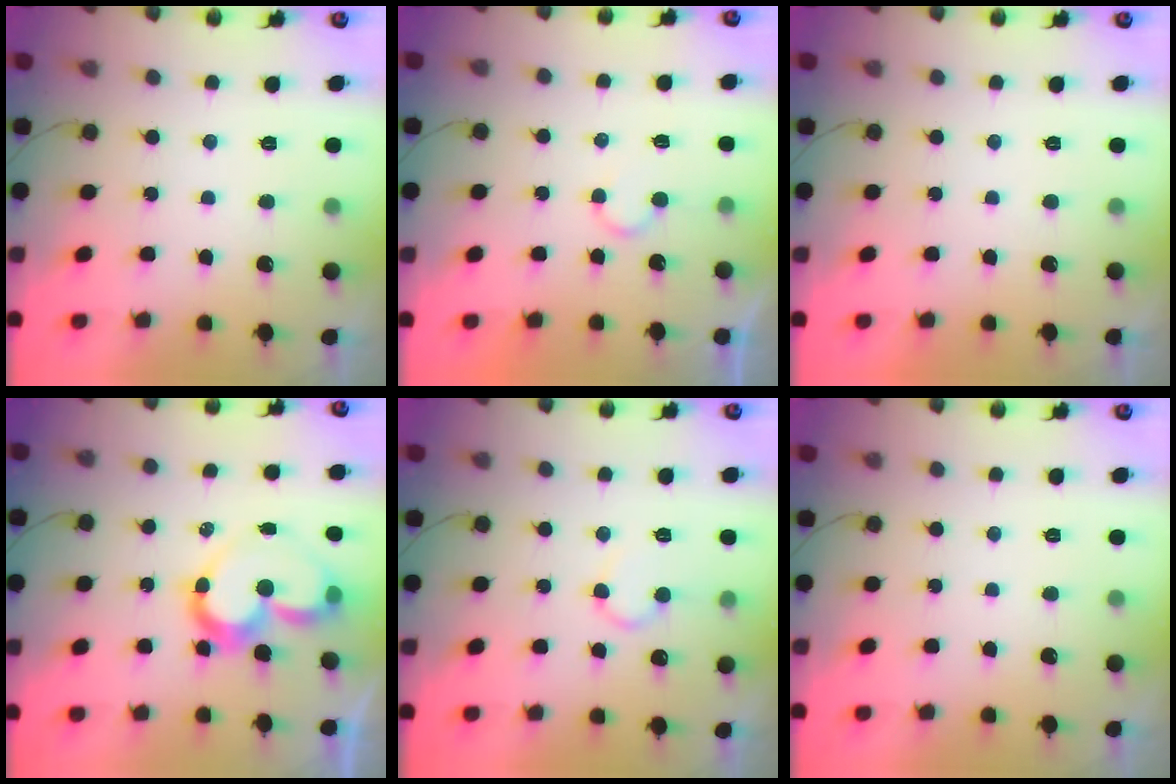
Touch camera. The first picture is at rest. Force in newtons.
{"total": 3.8, "press": 3.8, "slide": 0.4}
{"total": 1.7, "press": 1.7, "slide": 0.0}
{"total": 10.9, "press": 10.9, "slide": 1.0}
{"total": 7.8, "press": 7.7, "slide": 0.7}
{"total": 0.0}